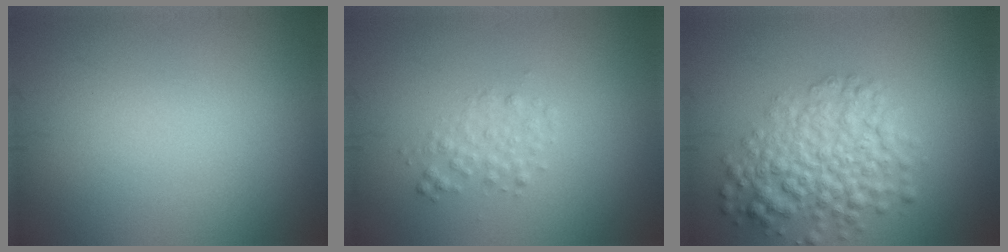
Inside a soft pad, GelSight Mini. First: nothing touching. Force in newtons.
{"total": 1.5, "press": 1.5, "slide": 0.0}
{"total": 5.4, "press": 5.4, "slide": 0.2}